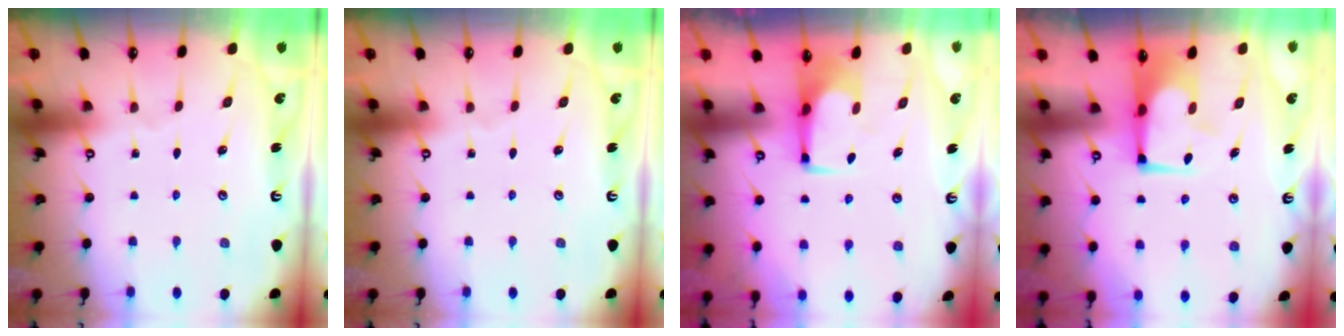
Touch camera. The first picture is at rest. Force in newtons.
{"total": 0.0}
{"total": 0.8, "press": 0.7, "slide": 0.4}
{"total": 2.6, "press": 2.5, "slide": 0.6}